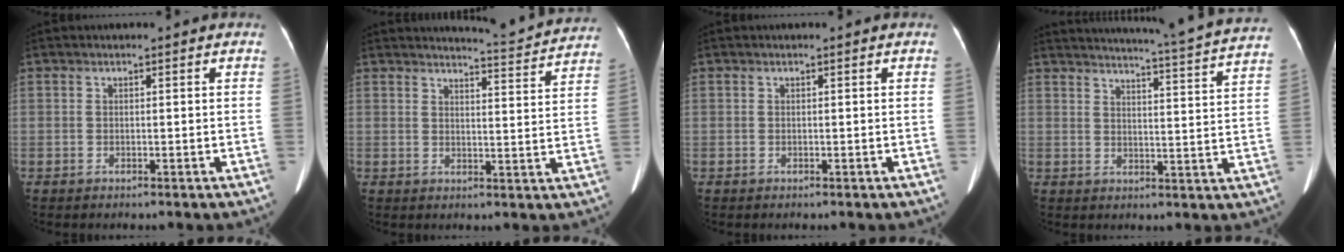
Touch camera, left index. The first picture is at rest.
{"total": 8.3, "force": [8.3, -0.7, 0.6], "torque": [-0.024, -0.023, 0.097]}
{"total": 0.0}
{"total": 22.2, "force": [20.9, -1.3, 7.4], "torque": [-0.120, -0.065, 0.248]}